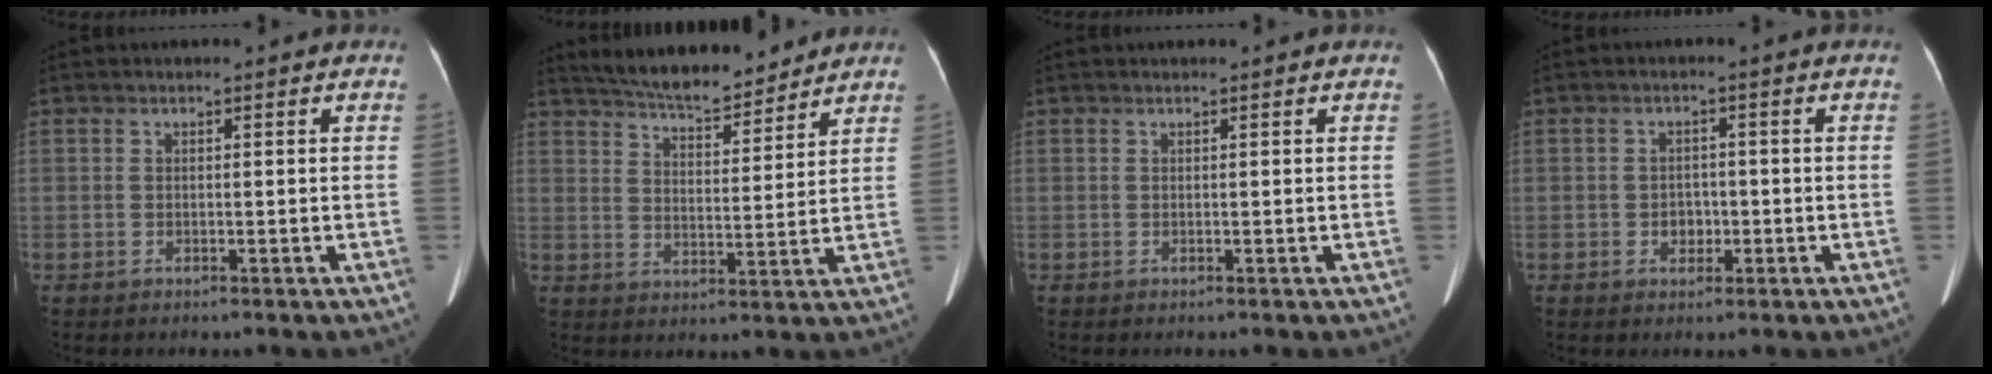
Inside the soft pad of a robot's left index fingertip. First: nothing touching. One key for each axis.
{"total": 11.3, "fx": 10.5, "fy": 1.9, "fz": 3.8, "tx": -0.063, "ty": 0.006, "tz": 0.167}
{"total": 0.8, "fx": 0.7, "fy": 0.1, "fz": 0.2, "tx": -0.005, "ty": 0.021, "tz": 0.013}
{"total": 2.4, "fx": -0.7, "fy": 1.9, "fz": 1.2, "tx": -0.016, "ty": 0.007, "tz": -0.007}